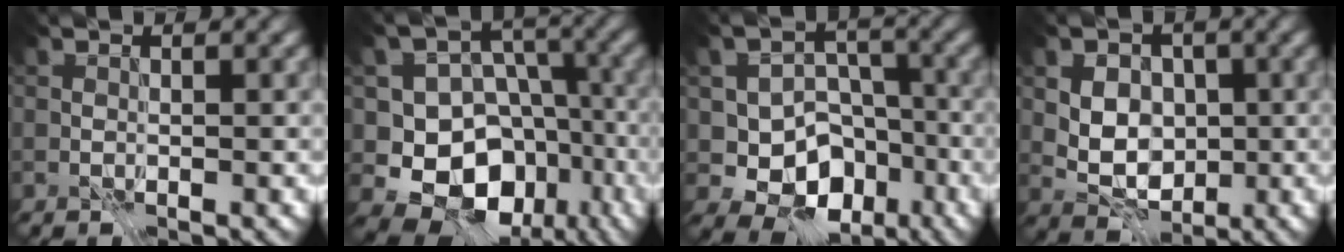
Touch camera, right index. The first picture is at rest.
{"total": 11.5, "force": [-4.7, 9.1, 5.2], "torque": [-0.082, -0.004, -0.086]}
{"total": 8.7, "force": [-3.5, 6.5, 4.6], "torque": [-0.049, -0.006, -0.063]}
{"total": 5.8, "force": [0.1, 4.5, 3.6], "torque": [-0.044, 0.008, -0.012]}